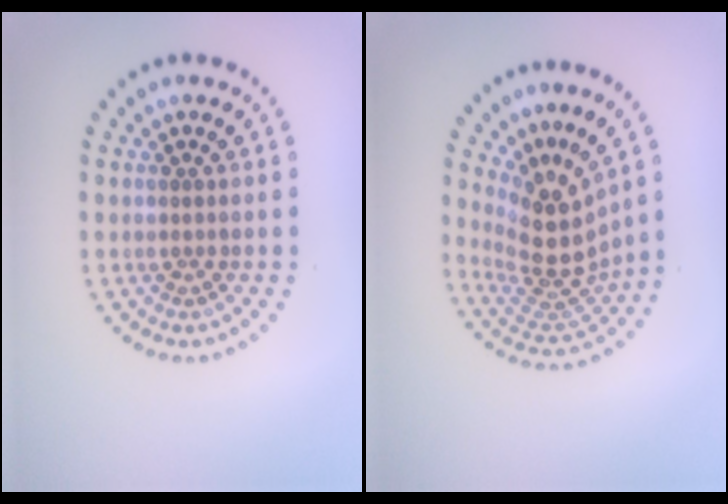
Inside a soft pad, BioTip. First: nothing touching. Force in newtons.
{"total": 4.9, "press": 3.5, "slide": 3.4}